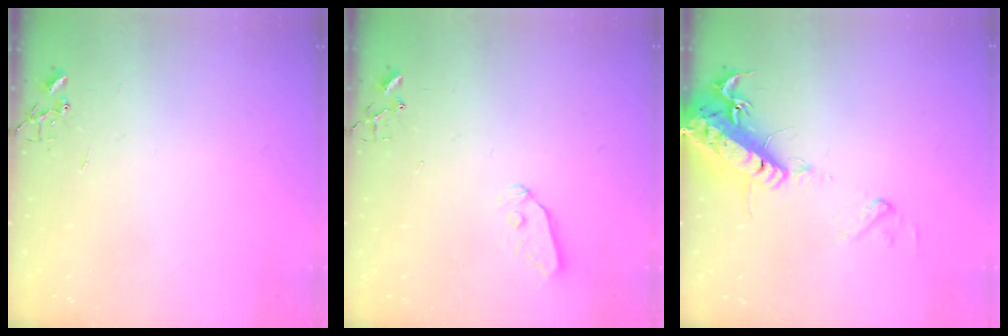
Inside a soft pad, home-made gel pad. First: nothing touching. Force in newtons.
{"total": 6.0, "press": 6.0, "slide": 0.2}
{"total": 18.9, "press": 18.5, "slide": 3.9}